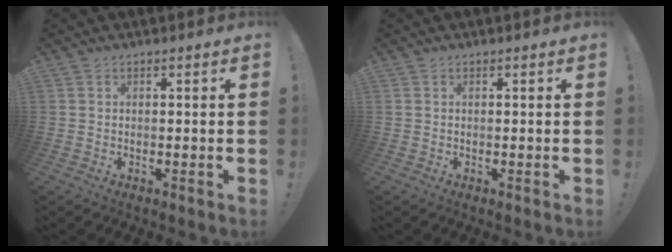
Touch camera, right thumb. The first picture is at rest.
{"total": 0.0}